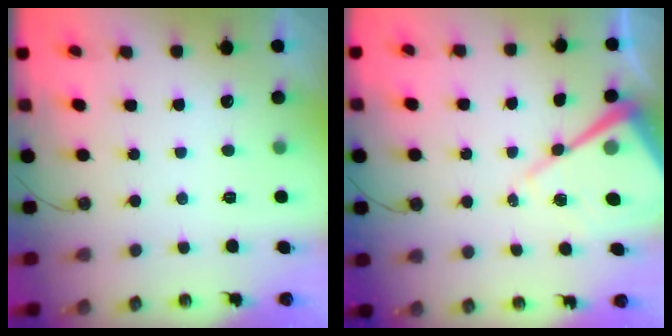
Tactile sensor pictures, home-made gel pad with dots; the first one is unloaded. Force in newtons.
{"total": 13.7, "press": 13.6, "slide": 1.2}